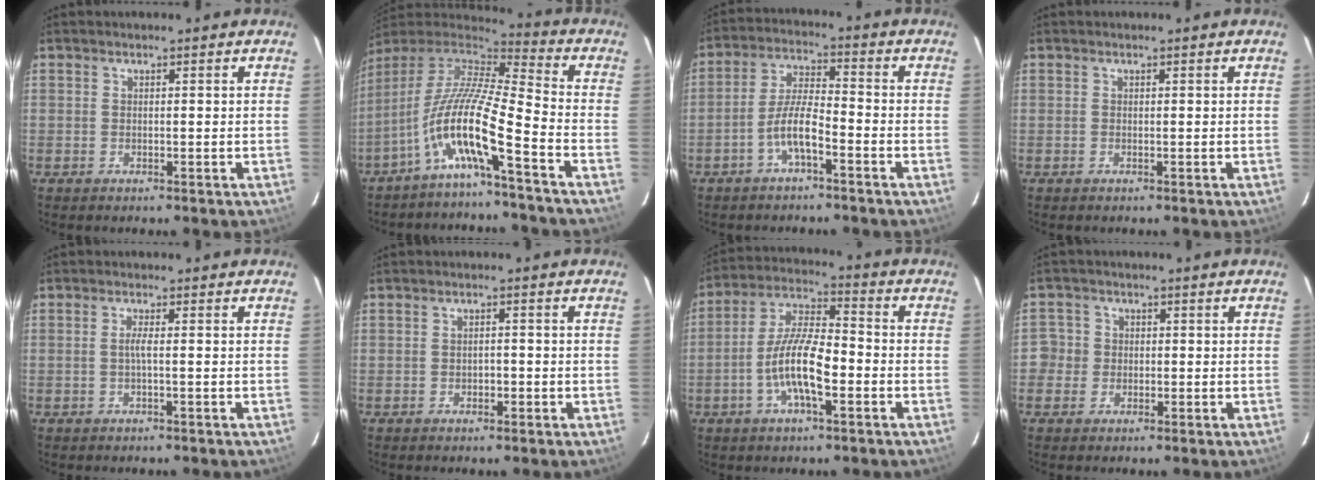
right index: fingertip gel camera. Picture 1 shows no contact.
{"total": 12.8, "force": [-6.0, 0.6, 11.2], "torque": [-0.202, -0.003, -0.121]}
{"total": 5.9, "force": [-3.4, 1.3, 4.7], "torque": [-0.102, 0.011, -0.063]}
{"total": 0.0}
{"total": 1.3, "force": [-0.3, -0.3, 1.2], "torque": [-0.022, 0.001, -0.007]}
{"total": 1.6, "force": [-0.6, 1.1, 0.9], "torque": [-0.015, 0.006, -0.006]}
{"total": 11.0, "force": [-3.7, 3.3, 9.9], "torque": [-0.201, 0.003, -0.070]}
{"total": 4.1, "force": [-1.1, 3.9, 0.6], "torque": [0.002, 0.018, -0.023]}